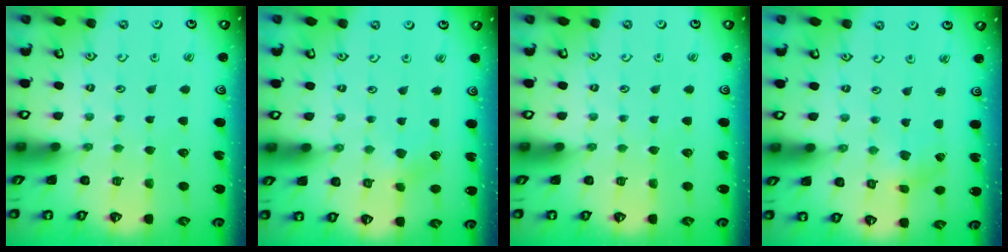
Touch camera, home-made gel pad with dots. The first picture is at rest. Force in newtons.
{"total": 2.5, "press": 2.5, "slide": 0.3}
{"total": 0.0}
{"total": 0.0}